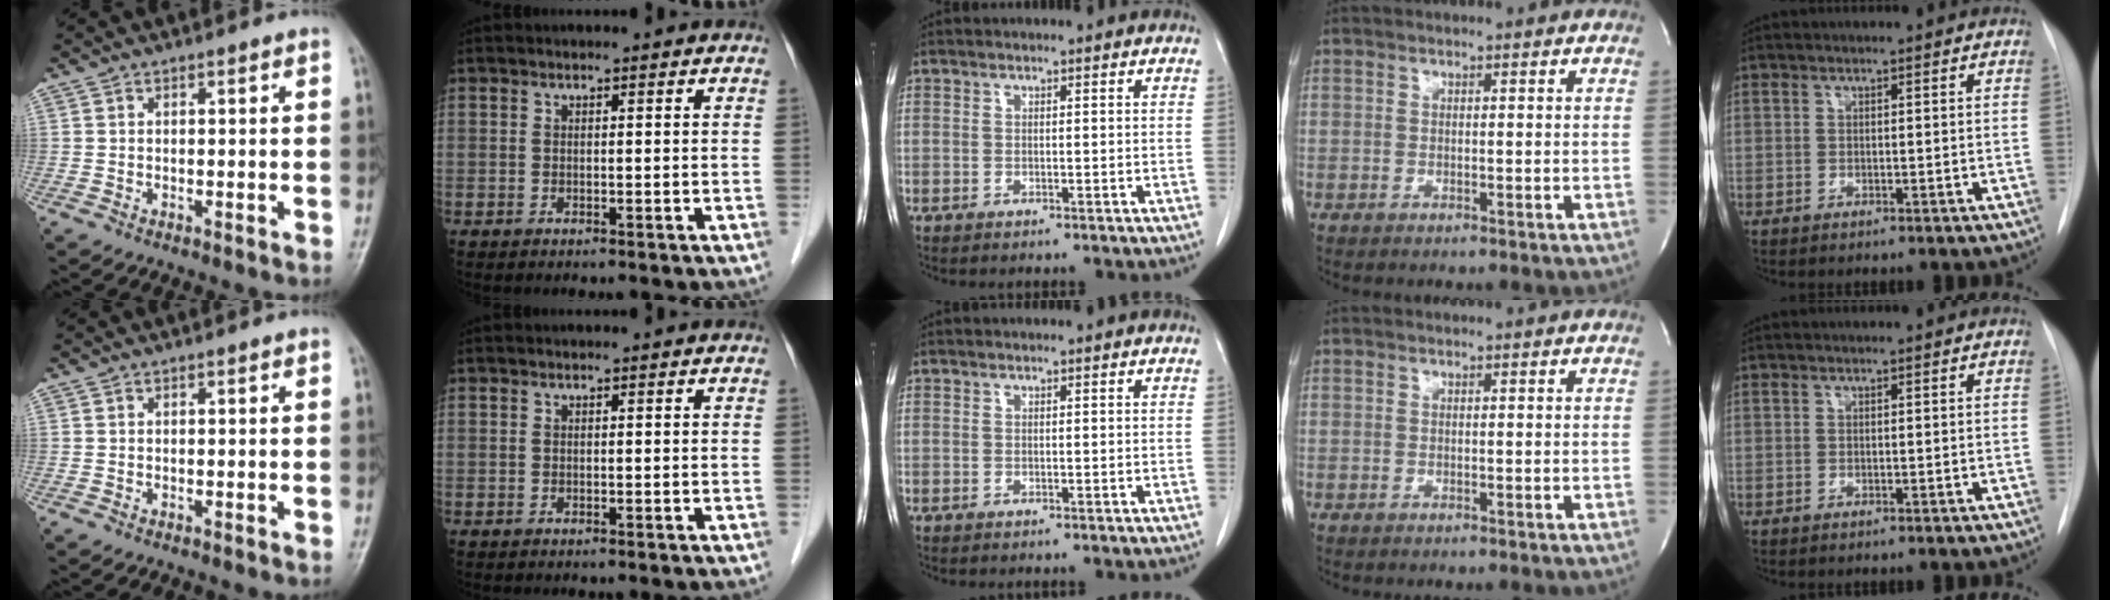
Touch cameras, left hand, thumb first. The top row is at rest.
{}